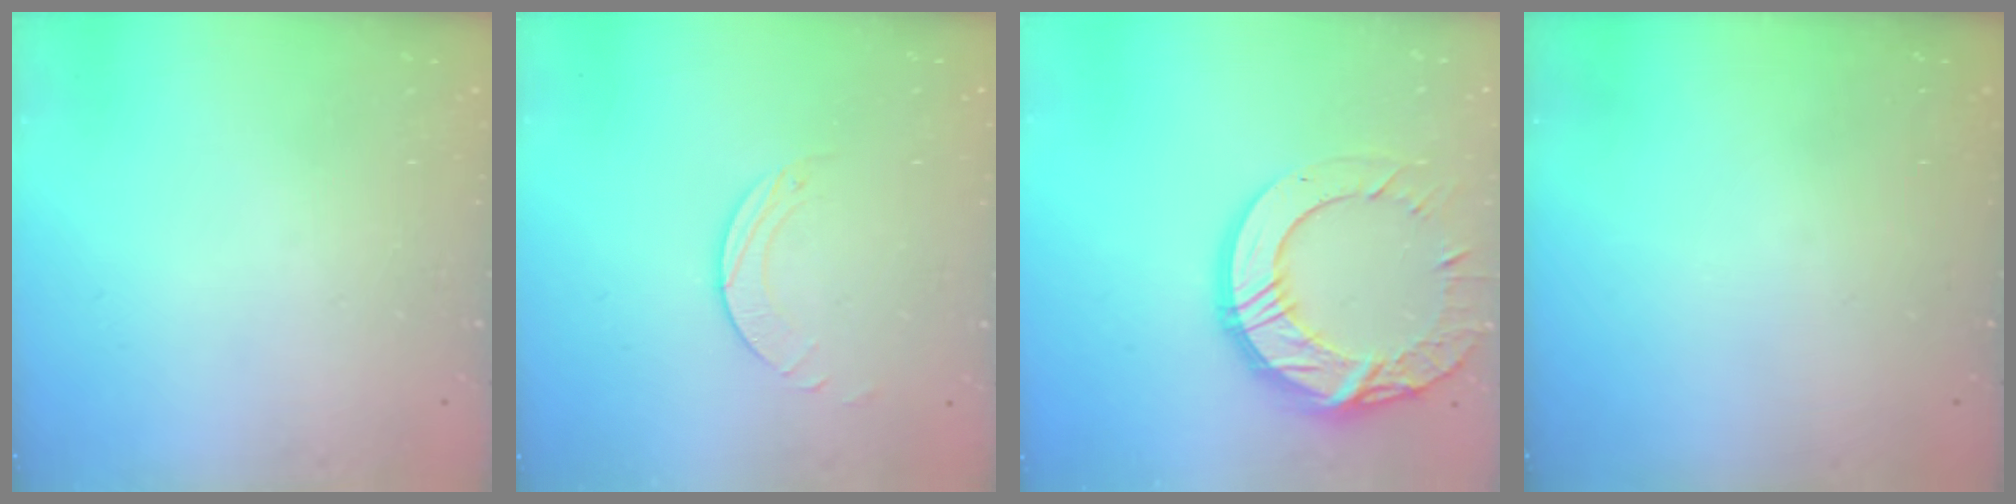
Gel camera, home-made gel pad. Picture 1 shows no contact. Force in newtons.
{"total": 2.0, "press": 2.0, "slide": 0.2}
{"total": 17.0, "press": 17.0, "slide": 1.2}
{"total": 0.0}